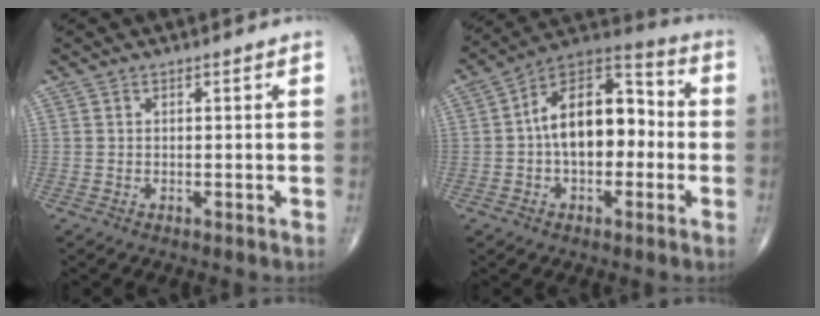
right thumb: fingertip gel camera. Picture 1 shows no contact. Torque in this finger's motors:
{"motor_torque": [0.10, 0.41, 0.90, 0.33, 0.12]}